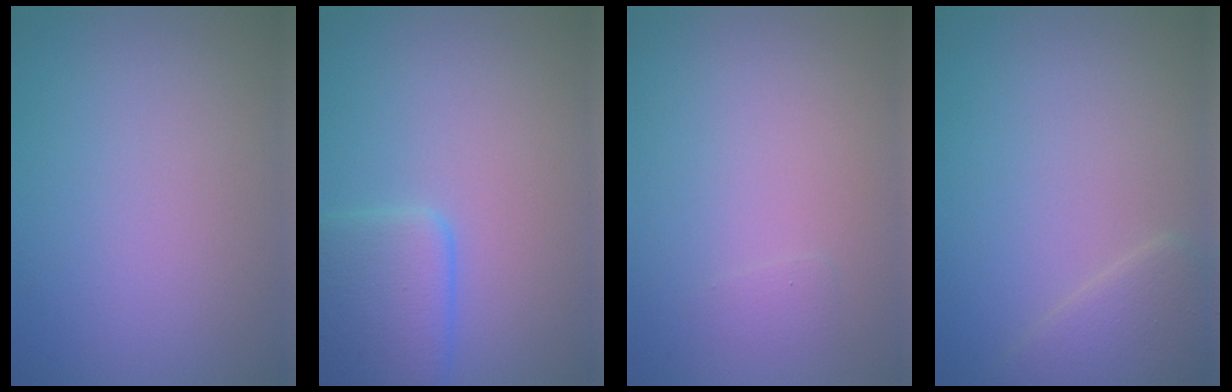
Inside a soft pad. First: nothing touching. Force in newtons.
{"total": 4.4, "press": 4.4, "slide": 0.2}
{"total": 0.5, "press": 0.5, "slide": 0.0}
{"total": 2.7, "press": 2.6, "slide": 0.2}